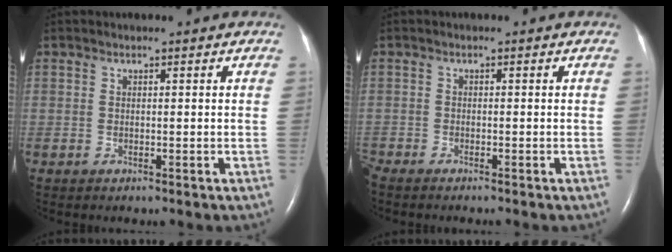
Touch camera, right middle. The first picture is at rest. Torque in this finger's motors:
{"motor_torque": [0.04, -0.08, 0.09, 0.06]}